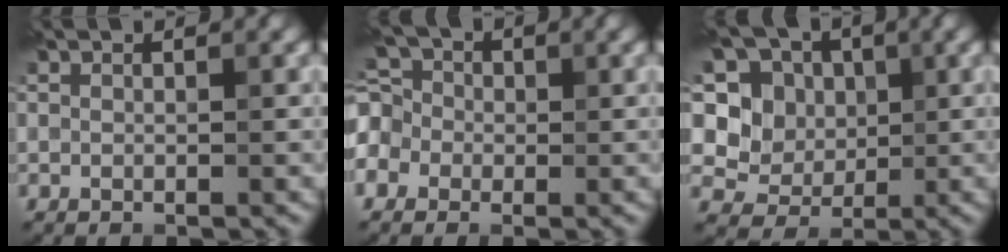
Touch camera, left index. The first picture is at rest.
{"total": 6.4, "force": [-0.7, 5.6, 3.0], "torque": [-0.075, 0.032, -0.054]}
{"total": 5.2, "force": [1.4, 4.5, 2.2], "torque": [-0.042, 0.004, 0.006]}